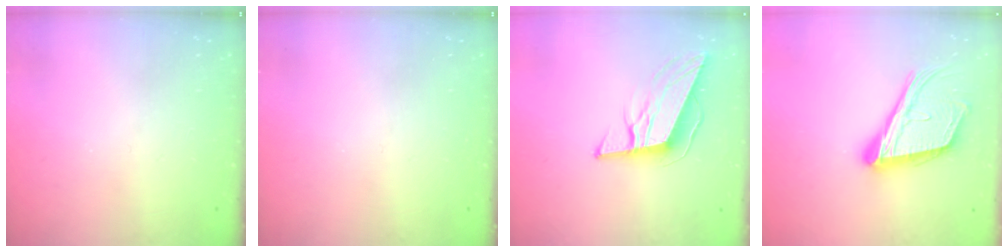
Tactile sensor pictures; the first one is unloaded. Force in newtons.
{"total": 0.0}
{"total": 10.8, "press": 10.3, "slide": 3.1}
{"total": 18.5, "press": 18.2, "slide": 3.5}